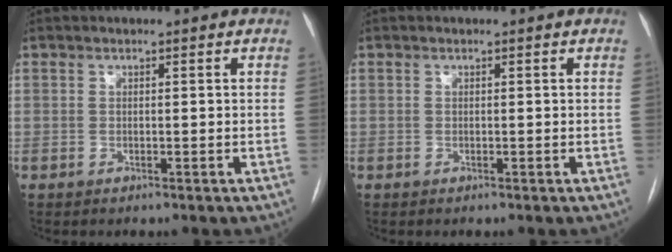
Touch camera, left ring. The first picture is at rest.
{"total": 0.0}